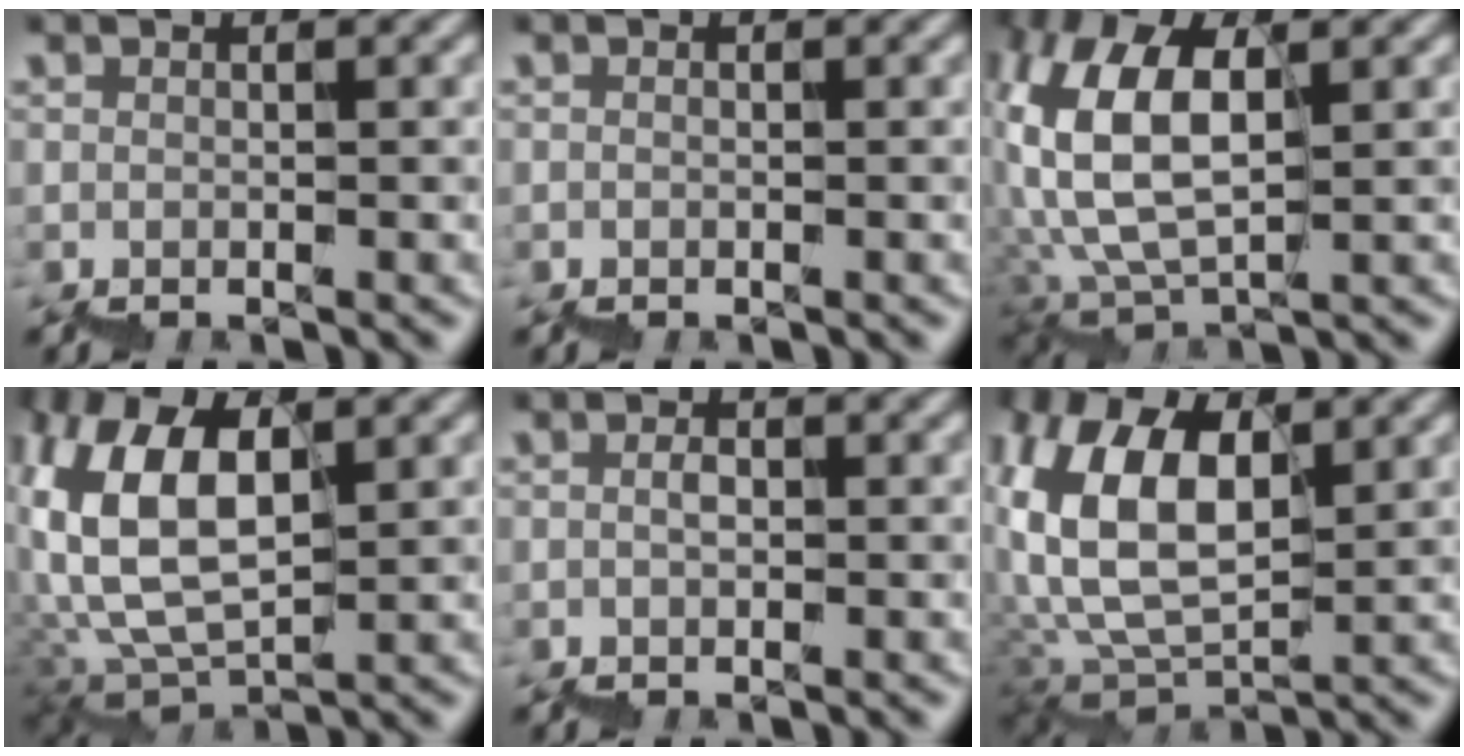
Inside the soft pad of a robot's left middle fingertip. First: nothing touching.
{"total": 0.0}
{"total": 7.4, "force": [3.3, 2.9, 6.0], "torque": [-0.143, 0.015, 0.057]}
{"total": 8.8, "force": [4.6, 3.6, 6.6], "torque": [-0.150, 0.019, 0.084]}
{"total": 0.5, "force": [-0.1, 0.2, 0.5], "torque": [-0.007, 0.002, -0.004]}
{"total": 9.1, "force": [4.9, 4.4, 6.3], "torque": [-0.151, 0.020, 0.091]}